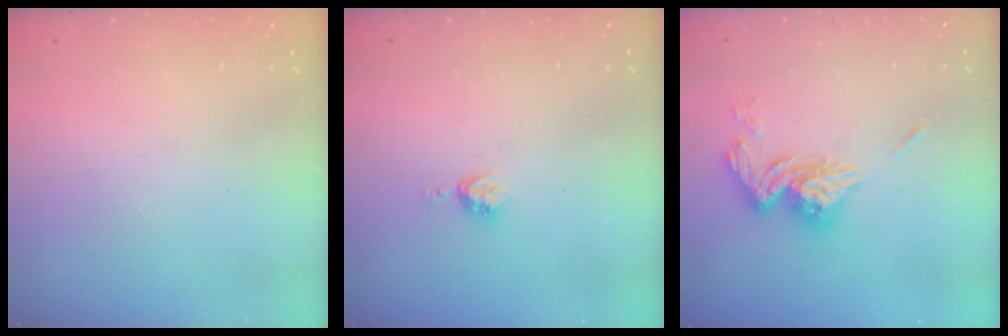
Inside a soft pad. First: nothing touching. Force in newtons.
{"total": 3.4, "press": 3.4, "slide": 0.4}
{"total": 14.3, "press": 14.3, "slide": 1.3}